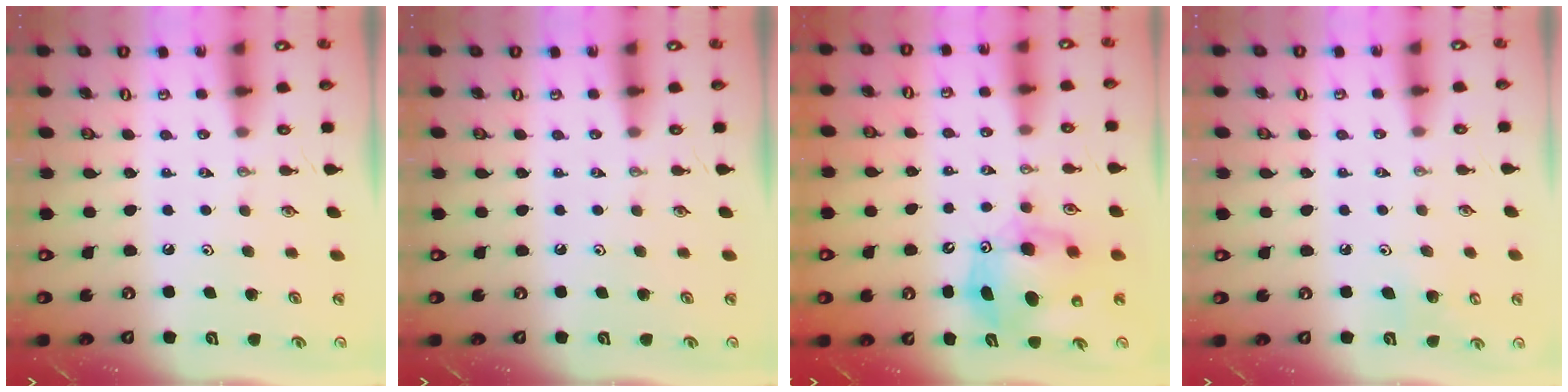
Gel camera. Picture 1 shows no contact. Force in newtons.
{"total": 0.0}
{"total": 9.4, "press": 9.1, "slide": 2.4}
{"total": 6.0, "press": 5.8, "slide": 1.7}